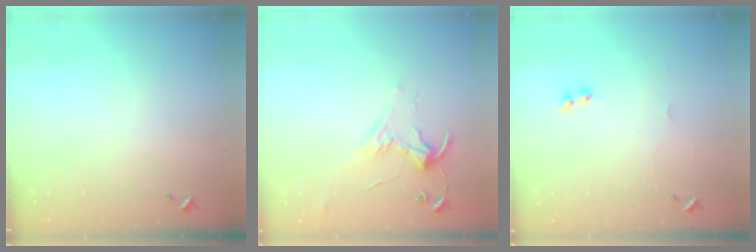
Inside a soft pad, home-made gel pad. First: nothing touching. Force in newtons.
{"total": 2.1, "press": 2.1, "slide": 0.1}
{"total": 1.9, "press": 1.8, "slide": 0.5}